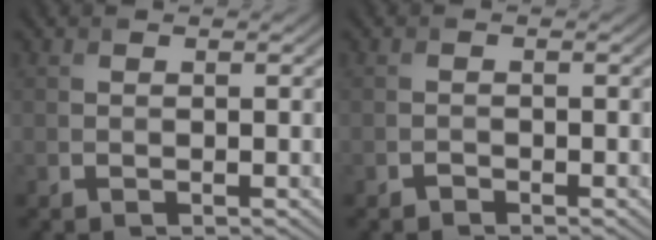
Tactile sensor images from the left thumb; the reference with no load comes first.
{"total": 0.6, "force": [-0.6, 0.2, 0.1], "torque": [0.000, -0.001, -0.011]}